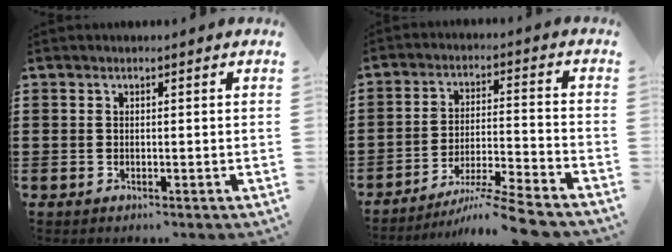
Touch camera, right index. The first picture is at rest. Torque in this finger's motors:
{"motor_torque": [0.53, -0.48, 0.28, 0.09]}